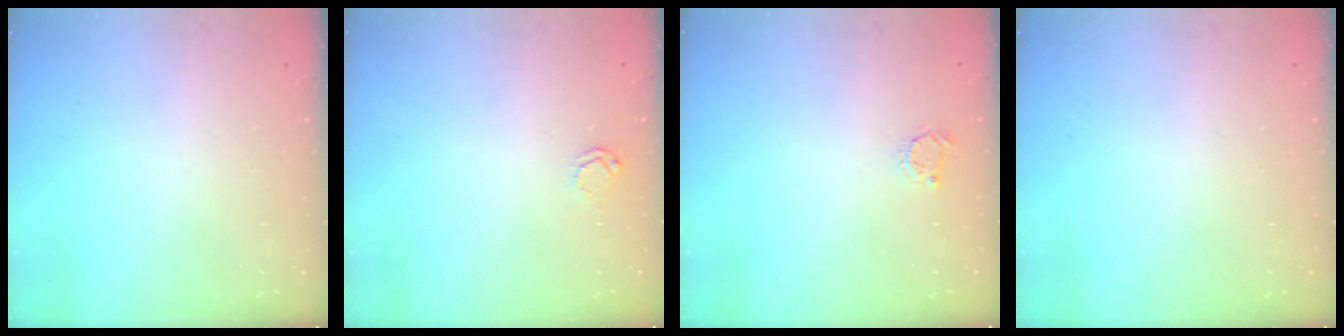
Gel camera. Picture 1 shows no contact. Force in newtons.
{"total": 3.7, "press": 3.7, "slide": 0.4}
{"total": 2.6, "press": 2.6, "slide": 0.4}
{"total": 0.0}